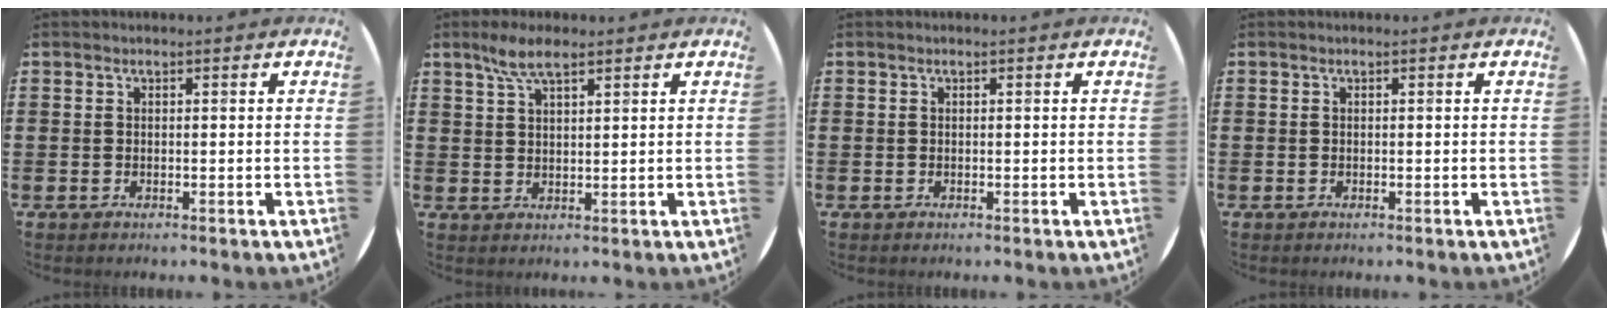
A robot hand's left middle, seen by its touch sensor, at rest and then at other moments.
{"total": 4.5, "force": [3.1, 1.3, 3.0], "torque": [-0.066, 0.006, 0.056]}
{"total": 0.0}
{"total": 0.0}